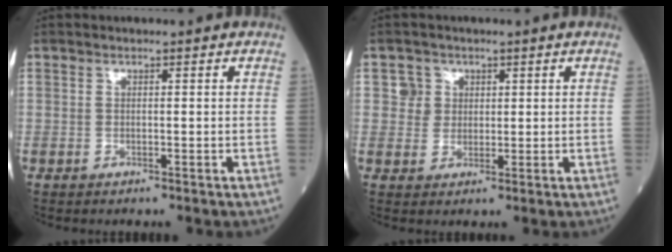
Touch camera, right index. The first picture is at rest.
{"total": 3.2, "force": [1.1, 3.0, 0.1], "torque": [0.006, 0.004, 0.018]}